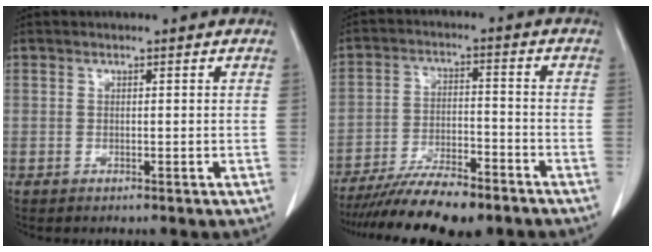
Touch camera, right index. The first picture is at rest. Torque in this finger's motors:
{"motor_torque": [1.10, -1.04, 0.85, 0.21]}